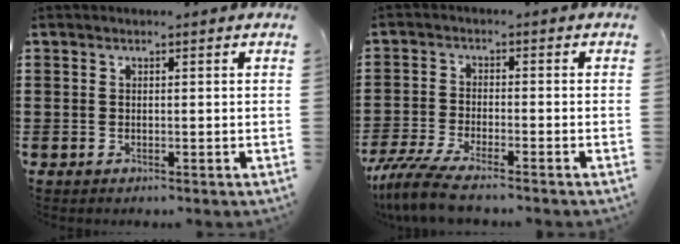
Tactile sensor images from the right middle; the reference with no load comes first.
{"total": 5.3, "force": [-4.6, 0.1, 2.7], "torque": [-0.080, -0.023, -0.094]}